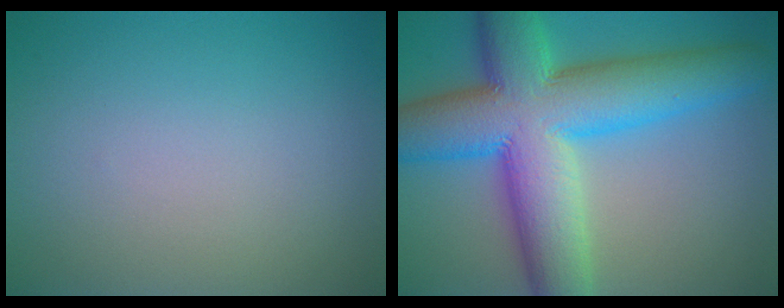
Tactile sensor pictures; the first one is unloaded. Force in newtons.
{"total": 14.0, "press": 14.0, "slide": 0.1}